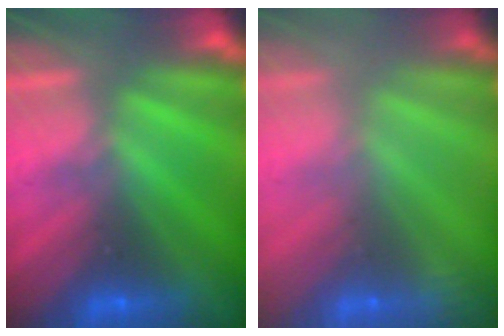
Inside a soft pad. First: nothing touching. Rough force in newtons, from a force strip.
{"total": 2.4}